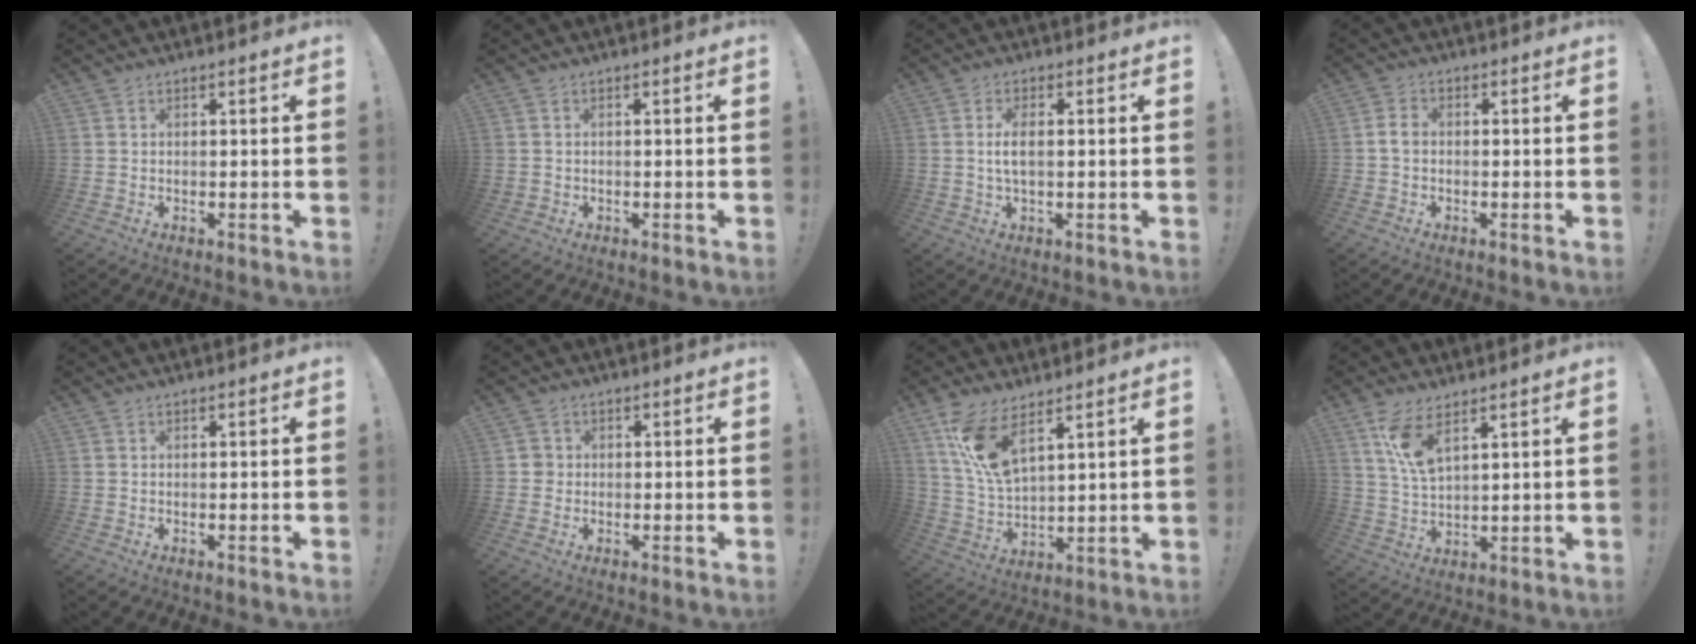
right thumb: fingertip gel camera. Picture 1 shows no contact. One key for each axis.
{"total": 0.9, "fx": -0.1, "fy": 0.8, "fz": 0.2, "tx": -0.012, "ty": 0.007, "tz": -0.001}
{"total": 4.4, "fx": 0.1, "fy": 1.7, "fz": 4.1, "tx": -0.081, "ty": 0.004, "tz": 0.000}
{"total": 2.9, "fx": -0.6, "fy": 2.2, "fz": 1.9, "tx": -0.040, "ty": 0.014, "tz": -0.009}
{"total": 0.0}
{"total": 2.4, "fx": -0.3, "fy": 2.4, "fz": 0.5, "tx": -0.009, "ty": 0.008, "tz": -0.004}
{"total": 11.9, "fx": 7.8, "fy": 4.0, "fz": 8.1, "tx": -0.159, "ty": -0.043, "tz": 0.144}
{"total": 9.3, "fx": 5.9, "fy": 3.2, "fz": 6.5, "tx": -0.121, "ty": -0.028, "tz": 0.105}